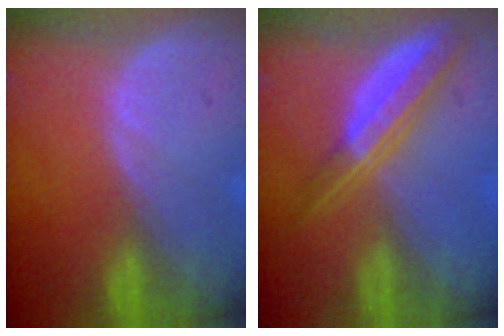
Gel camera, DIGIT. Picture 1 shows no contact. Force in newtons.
{"total": 6.7, "press": 5.7, "slide": 3.6}